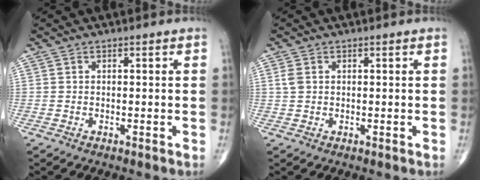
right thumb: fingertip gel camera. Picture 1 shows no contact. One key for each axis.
{"total": 1.7, "fx": 0.4, "fy": 1.2, "fz": 1.1, "tx": -0.031, "ty": 0.004, "tz": 0.011}